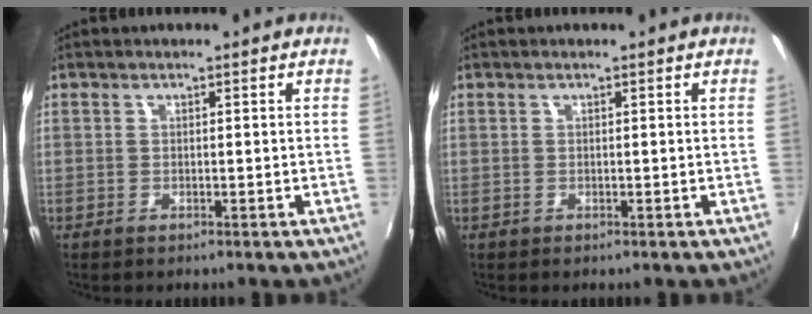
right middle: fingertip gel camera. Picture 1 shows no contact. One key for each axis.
{"total": 0.0}